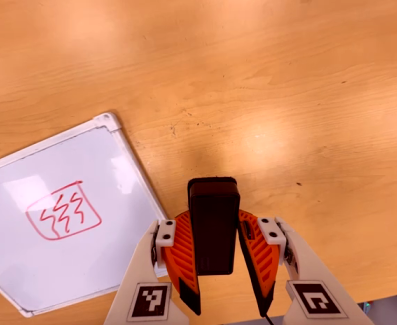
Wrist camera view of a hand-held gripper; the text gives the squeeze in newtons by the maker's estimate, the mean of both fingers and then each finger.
{"total": 7.1, "left": 5.7, "right": 8.6}